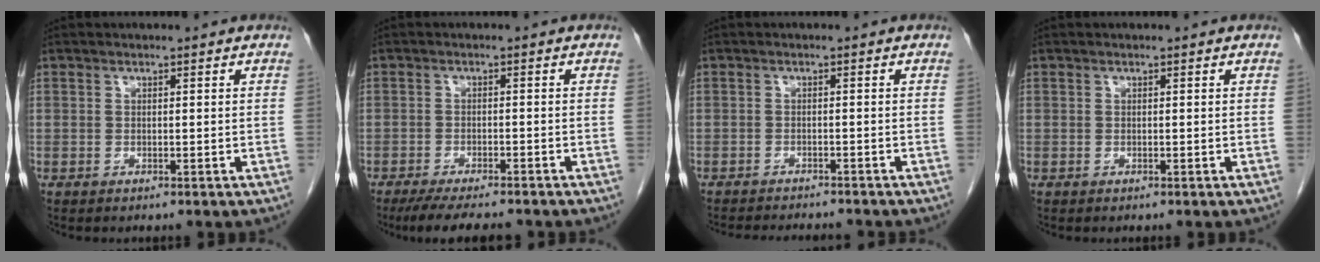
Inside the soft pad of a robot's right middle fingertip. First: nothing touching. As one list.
[{"total": 8.8, "force": [-7.6, 1.3, 4.2], "torque": [-0.062, -0.016, -0.116]}, {"total": 8.5, "force": [-7.9, 1.2, 2.7], "torque": [-0.037, -0.008, -0.105]}, {"total": 0.0}]